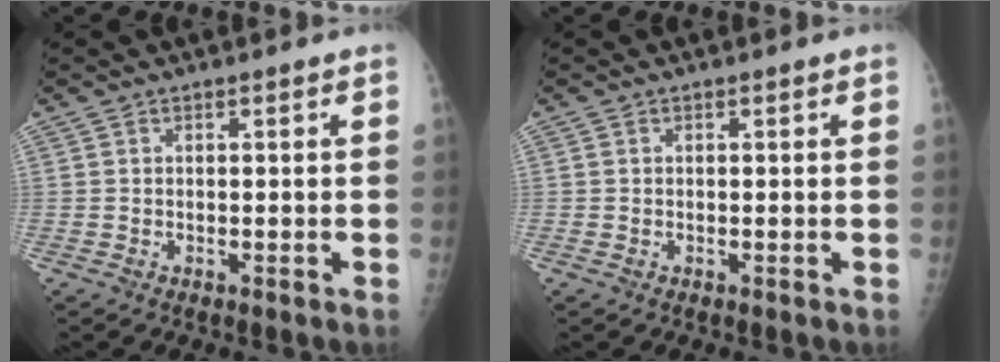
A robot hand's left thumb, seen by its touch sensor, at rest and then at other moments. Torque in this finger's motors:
{"motor_torque": [-0.03, 0.37, -0.04, 0.05, 0.05]}